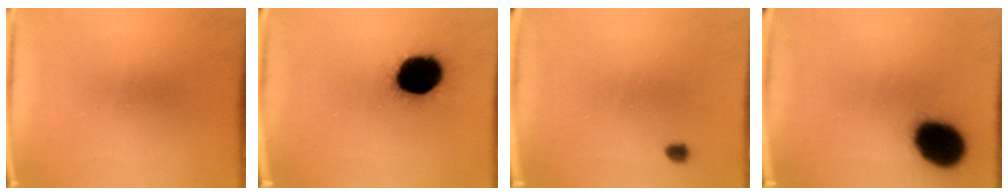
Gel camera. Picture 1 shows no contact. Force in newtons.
{"total": 18.7}
{"total": 1.3}
{"total": 17.5}